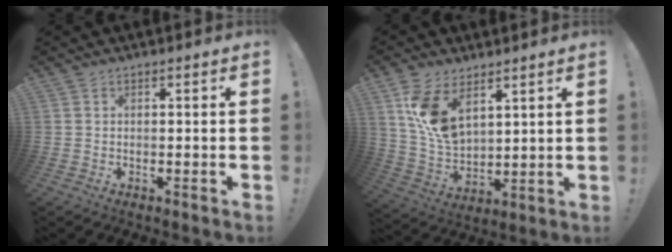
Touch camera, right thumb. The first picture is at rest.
{"total": 12.5, "force": [6.8, 7.5, 7.4], "torque": [-0.144, -0.038, 0.133]}